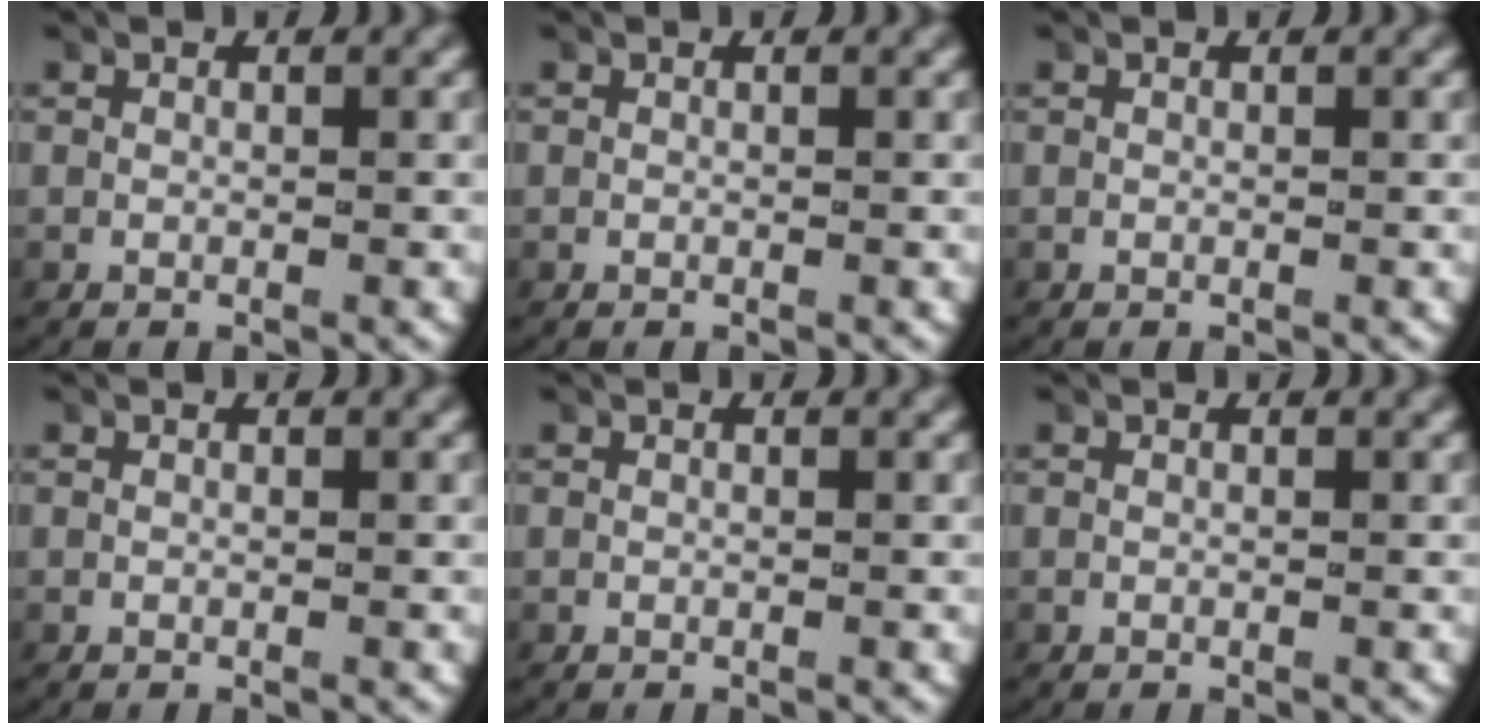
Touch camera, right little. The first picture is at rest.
{"total": 0.0}
{"total": 0.0}
{"total": 0.0}
{"total": 0.0}
{"total": 0.0}